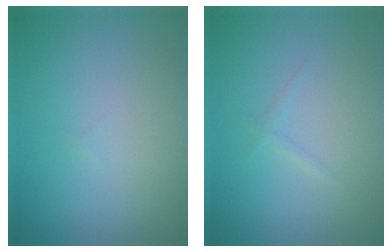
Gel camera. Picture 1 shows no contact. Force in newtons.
{"total": 0.6, "press": 0.6, "slide": 0.0}